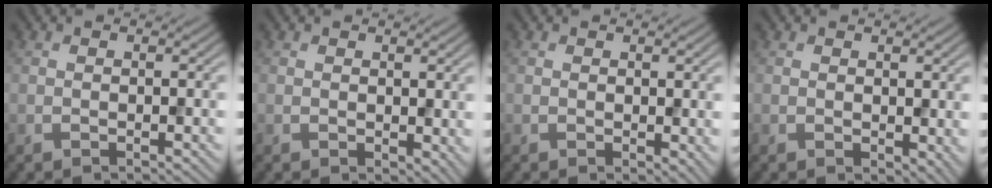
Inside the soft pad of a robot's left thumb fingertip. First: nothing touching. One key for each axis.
{"total": 2.1, "fx": 0.4, "fy": 1.4, "fz": 1.5, "tx": -0.022, "ty": -0.007, "tz": 0.010}
{"total": 1.5, "fx": 0.2, "fy": 1.0, "fz": 1.1, "tx": -0.015, "ty": -0.006, "tz": 0.007}
{"total": 2.4, "fx": 0.3, "fy": 1.6, "fz": 1.8, "tx": -0.027, "ty": -0.008, "tz": 0.010}